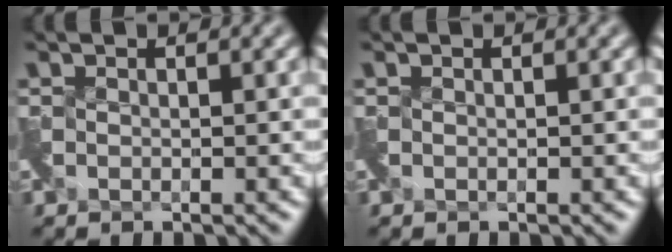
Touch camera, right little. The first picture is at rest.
{"total": 0.0}